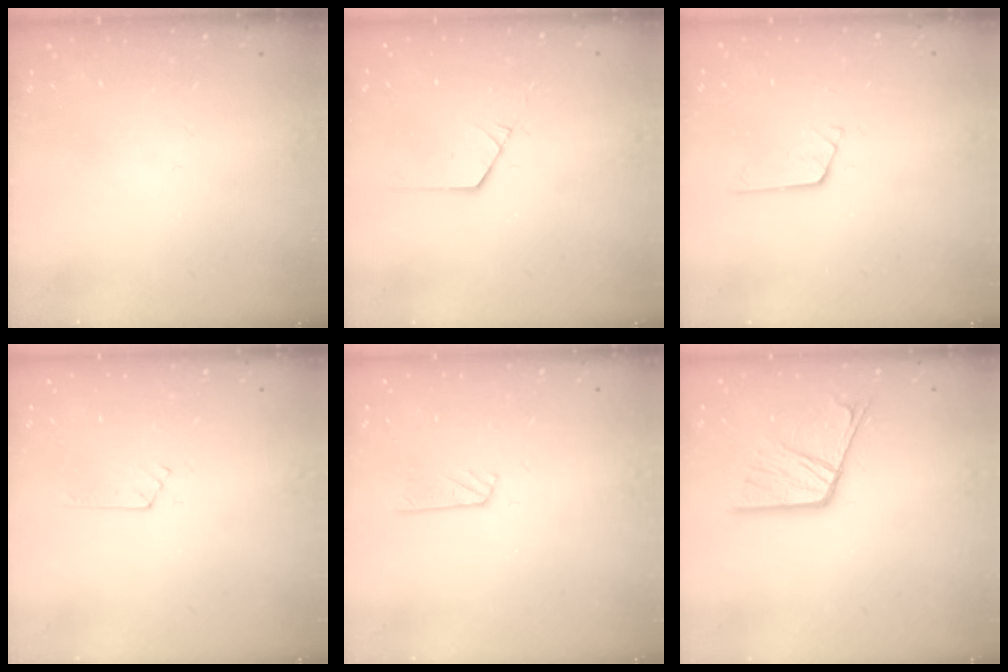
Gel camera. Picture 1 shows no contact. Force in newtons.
{"total": 1.4, "press": 1.4, "slide": 0.2}
{"total": 2.6, "press": 2.6, "slide": 0.3}
{"total": 3.4, "press": 3.4, "slide": 0.4}
{"total": 2.8, "press": 2.8, "slide": 0.2}
{"total": 15.5, "press": 15.4, "slide": 1.6}